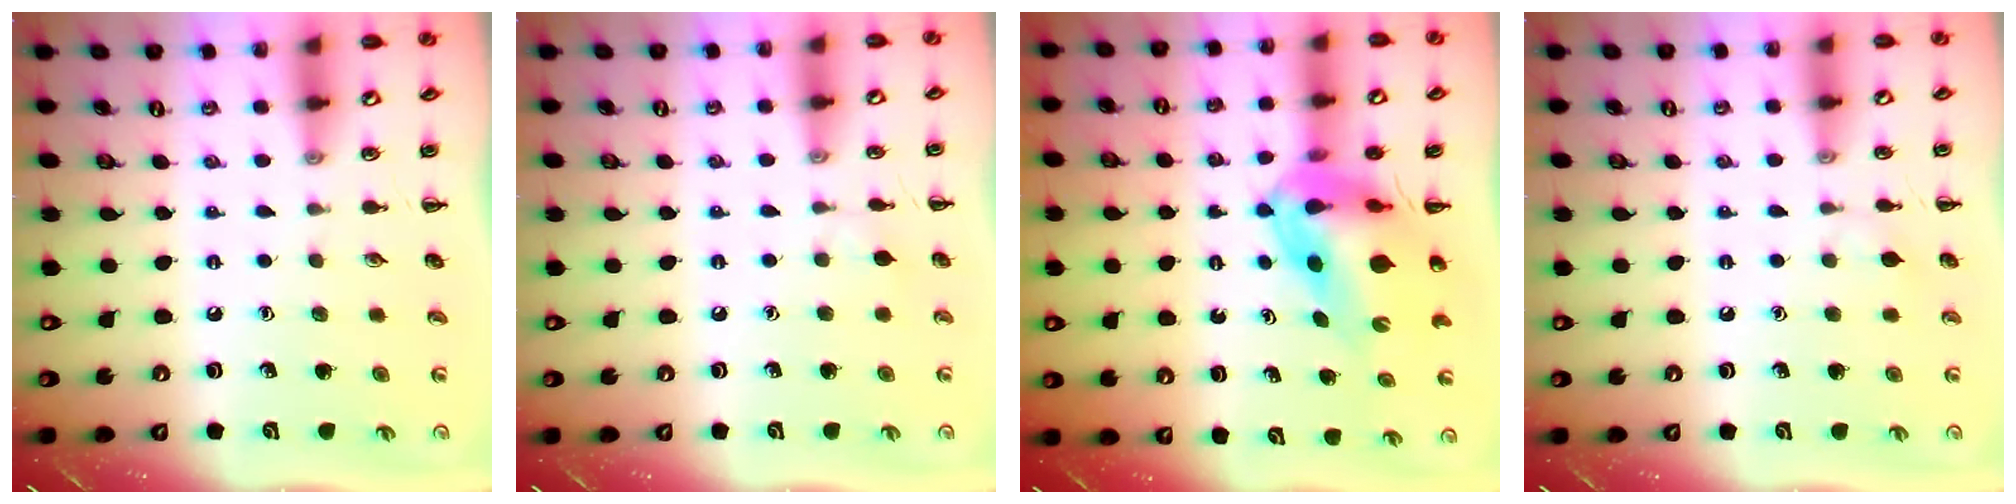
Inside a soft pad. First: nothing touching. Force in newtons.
{"total": 3.9, "press": 3.6, "slide": 1.4}
{"total": 9.9, "press": 9.5, "slide": 2.9}
{"total": 3.7, "press": 3.6, "slide": 0.9}